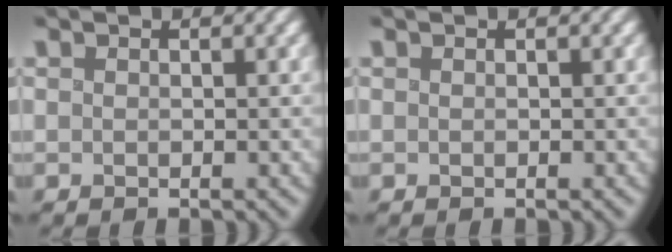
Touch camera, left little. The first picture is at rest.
{"total": 0.0}